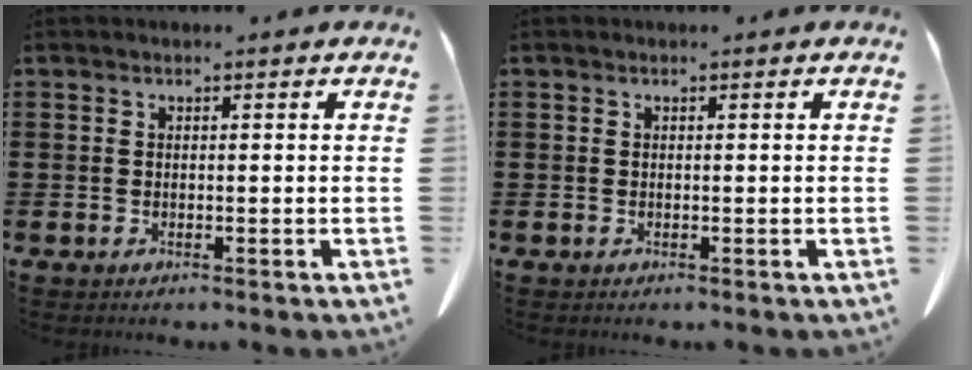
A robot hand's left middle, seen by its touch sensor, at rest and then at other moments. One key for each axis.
{"total": 0.0}